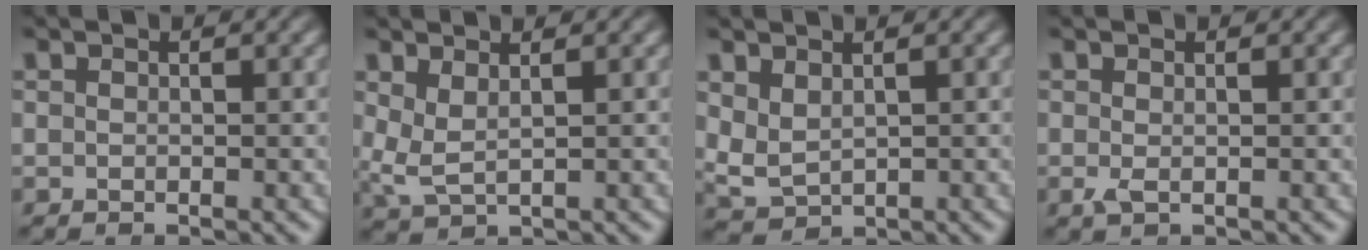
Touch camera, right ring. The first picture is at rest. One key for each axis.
{"total": 2.7, "fx": 0.8, "fy": 2.0, "fz": 1.7, "tx": -0.065, "ty": -0.024, "tz": 0.027}
{"total": 3.0, "fx": 0.8, "fy": 2.6, "fz": 1.3, "tx": -0.057, "ty": -0.025, "tz": 0.034}
{"total": 0.7, "fx": -0.4, "fy": 0.1, "fz": 0.6, "tx": -0.023, "ty": -0.017, "tz": 0.002}